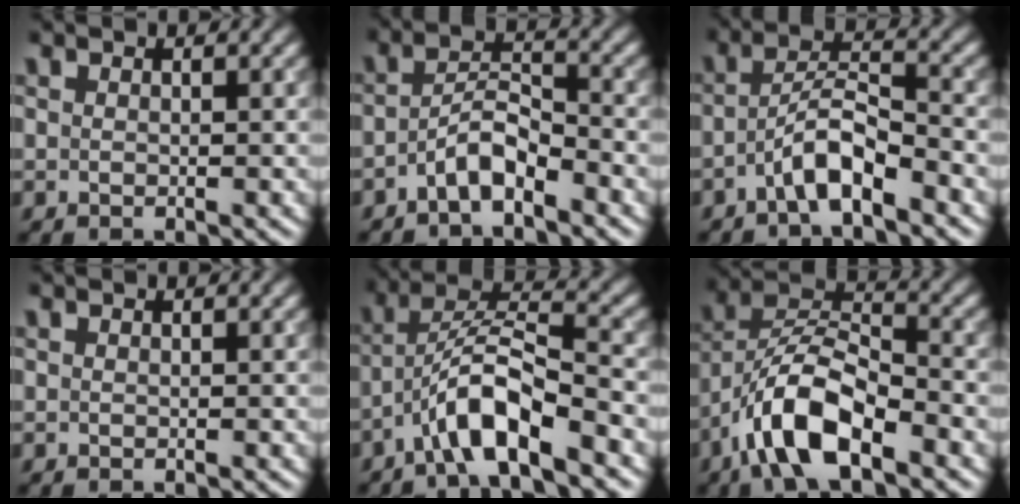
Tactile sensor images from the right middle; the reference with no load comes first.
{"total": 3.3, "force": [-2.2, 0.9, 2.3], "torque": [-0.044, 0.011, -0.047]}
{"total": 4.2, "force": [-2.6, 1.0, 3.2], "torque": [-0.058, 0.016, -0.052]}
{"total": 0.0}
{"total": 6.5, "force": [-3.8, 1.3, 5.1], "torque": [-0.090, 0.018, -0.073]}
{"total": 8.8, "force": [-5.2, 3.2, 6.3], "torque": [-0.108, 0.014, -0.104]}